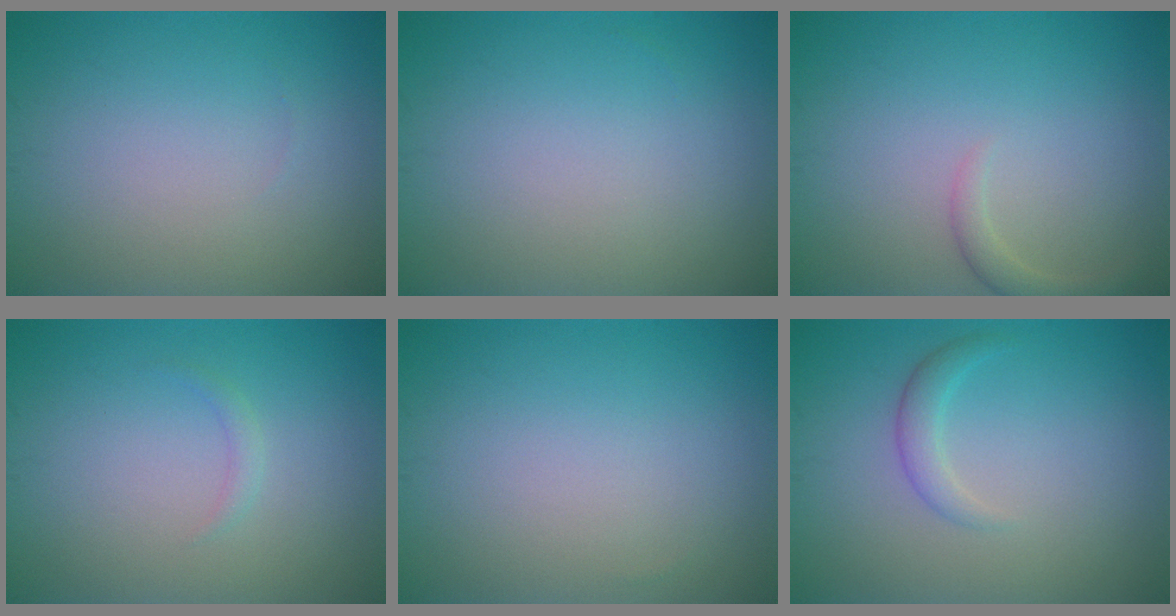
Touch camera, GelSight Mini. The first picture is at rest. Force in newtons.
{"total": 0.0}
{"total": 1.5, "press": 1.5, "slide": 0.2}
{"total": 0.8, "press": 0.8, "slide": 0.0}
{"total": 0.0}
{"total": 1.7, "press": 1.7, "slide": 0.1}